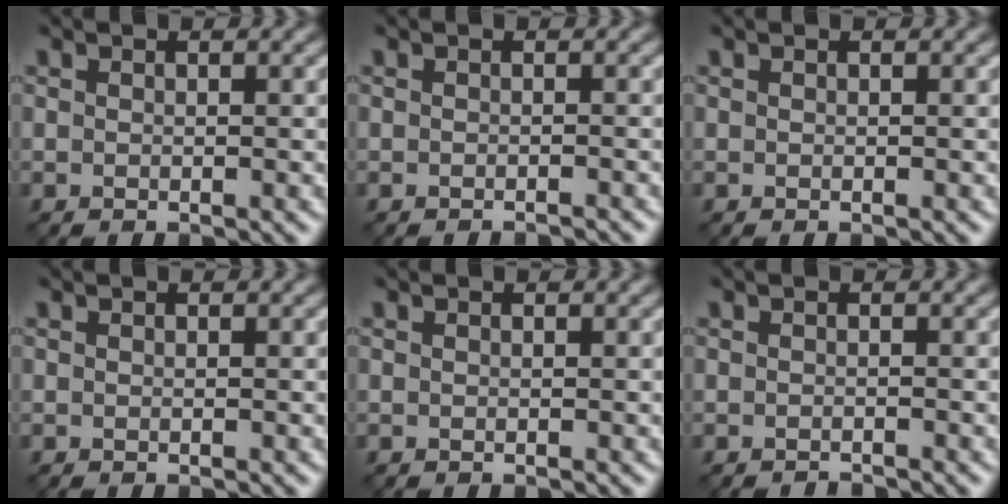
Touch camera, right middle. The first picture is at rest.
{"total": 1.5, "force": [-1.4, -0.2, 0.1], "torque": [0.004, -0.005, -0.017]}
{"total": 0.0}
{"total": 0.0}
{"total": 0.0}
{"total": 1.1, "force": [-0.8, -0.5, -0.5], "torque": [0.011, -0.002, -0.016]}